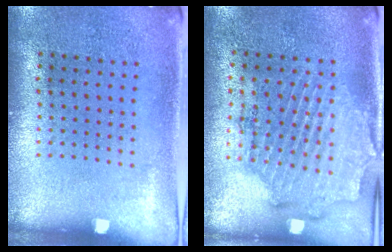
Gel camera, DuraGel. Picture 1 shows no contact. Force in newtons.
{"total": 1.9, "press": 1.7, "slide": 0.9}